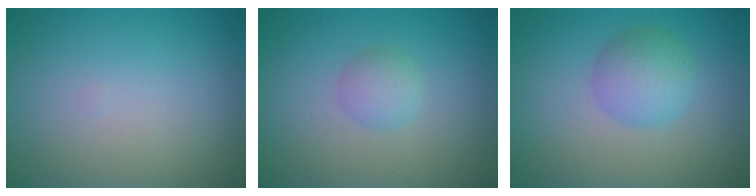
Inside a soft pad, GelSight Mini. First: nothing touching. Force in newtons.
{"total": 1.7, "press": 1.7, "slide": 0.0}
{"total": 3.4, "press": 3.4, "slide": 0.1}